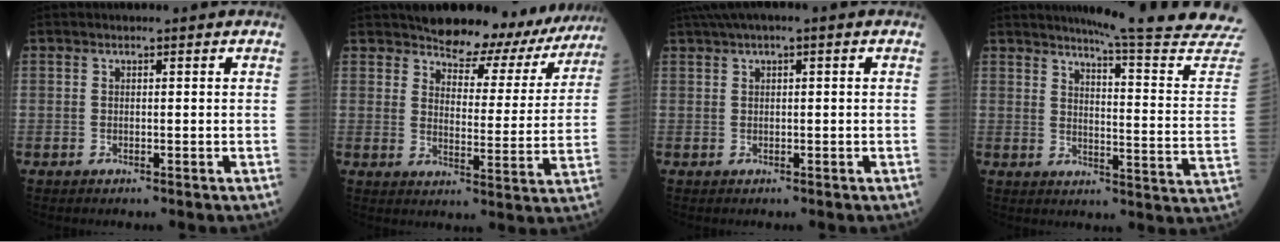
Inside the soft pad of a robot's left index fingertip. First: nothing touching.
{"total": 14.6, "force": [13.1, 5.0, 3.8], "torque": [-0.025, -0.020, 0.145]}
{"total": 4.0, "force": [1.8, 0.9, 3.5], "torque": [-0.063, 0.028, 0.028]}
{"total": 21.3, "force": [20.0, -2.0, 6.9], "torque": [-0.098, -0.139, 0.229]}